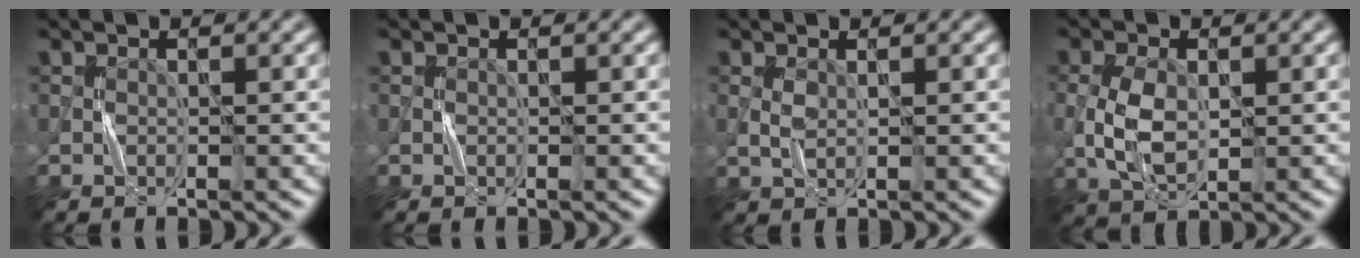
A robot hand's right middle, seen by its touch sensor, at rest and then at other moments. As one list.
[{"total": 0.0}, {"total": 1.1, "force": [0.5, 0.5, 0.9], "torque": [-0.024, 0.001, 0.011]}, {"total": 4.1, "force": [0.0, 2.5, 3.2], "torque": [-0.078, -0.003, 0.004]}]